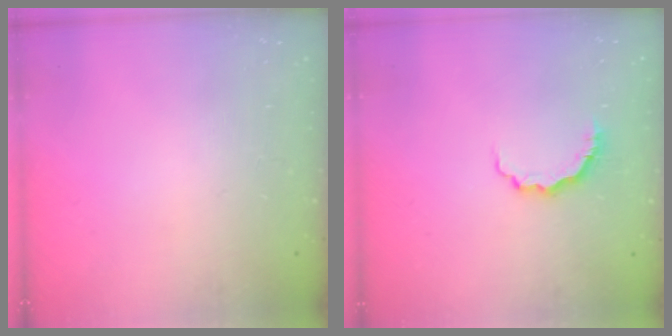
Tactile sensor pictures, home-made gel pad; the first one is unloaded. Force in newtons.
{"total": 6.3, "press": 6.2, "slide": 1.0}